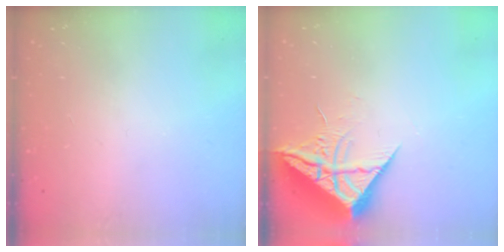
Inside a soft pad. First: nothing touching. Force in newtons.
{"total": 10.4, "press": 10.4, "slide": 0.8}